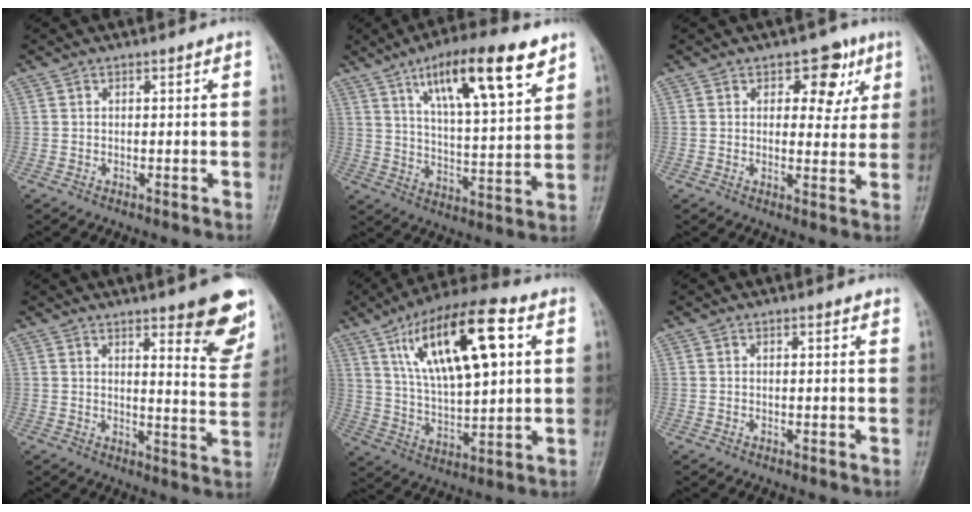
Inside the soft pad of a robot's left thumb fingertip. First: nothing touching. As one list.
[{"total": 17.7, "force": [9.9, 4.8, 13.9], "torque": [-0.204, -0.037, 0.164]}, {"total": 7.0, "force": [3.2, 4.4, 4.3], "torque": [-0.015, -0.011, 0.035]}, {"total": 13.0, "force": [7.7, 3.2, 9.9], "torque": [-0.086, -0.047, 0.101]}, {"total": 19.9, "force": [7.5, 7.5, 16.8], "torque": [-0.270, -0.010, 0.131]}, {"total": 1.1, "force": [0.8, 0.3, 0.7], "torque": [-0.007, -0.001, 0.009]}]